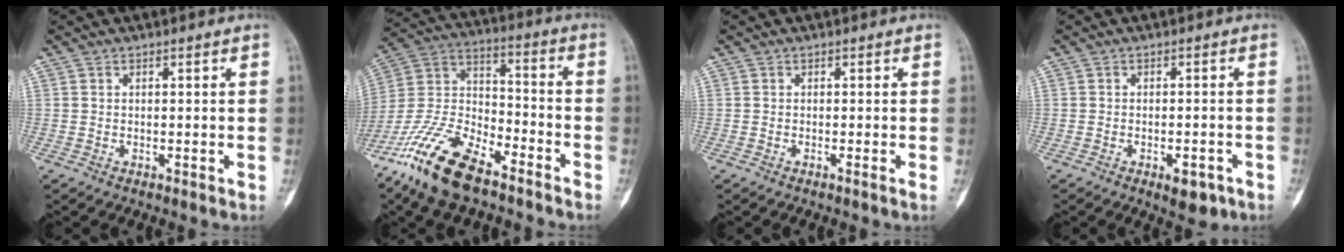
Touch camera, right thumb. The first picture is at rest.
{"total": 18.5, "force": [-12.9, 7.0, 11.2], "torque": [-0.236, 0.061, -0.244]}
{"total": 0.7, "force": [-0.3, -0.3, 0.5], "torque": [-0.005, 0.002, -0.008]}
{"total": 4.5, "force": [-2.3, 1.9, 3.4], "torque": [-0.037, 0.011, -0.021]}